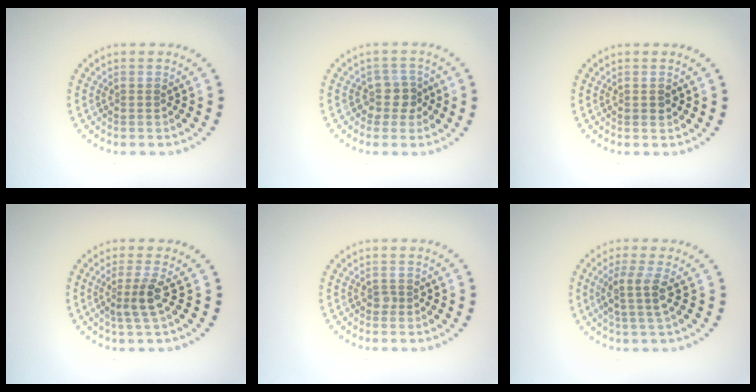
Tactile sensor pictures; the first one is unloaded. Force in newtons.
{"total": 2.3, "press": 1.8, "slide": 1.4}
{"total": 0.9, "press": 0.8, "slide": 0.1}
{"total": 2.4, "press": 1.7, "slide": 1.6}
{"total": 0.7, "press": 0.6, "slide": 0.4}
{"total": 2.6, "press": 2.1, "slide": 1.6}